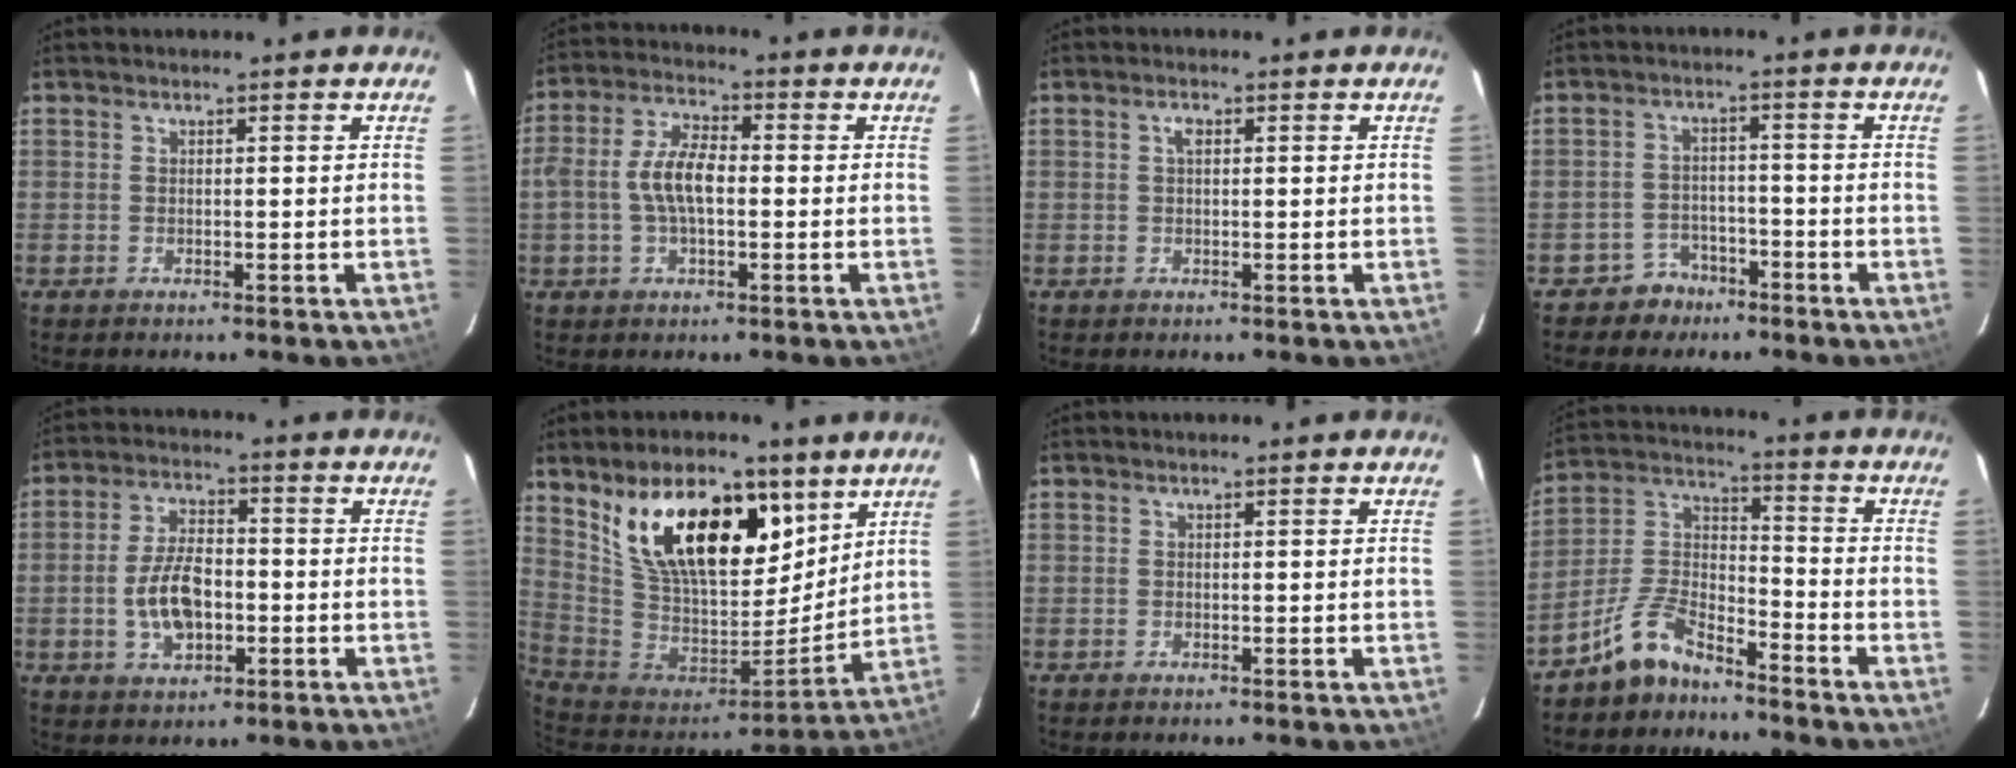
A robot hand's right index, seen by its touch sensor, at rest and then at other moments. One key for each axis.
{"total": 8.1, "fx": -0.7, "fy": 3.9, "fz": 7.1, "tx": -0.143, "ty": 0.015, "tz": -0.013}
{"total": 1.3, "fx": 0.3, "fy": 0.7, "fz": 1.1, "tx": -0.020, "ty": 0.005, "tz": 0.004}
{"total": 4.9, "fx": -3.6, "fy": 3.3, "fz": 0.2, "tx": -0.012, "ty": 0.021, "tz": -0.059}
{"total": 9.5, "fx": -1.9, "fy": 5.3, "fz": 7.7, "tx": -0.150, "ty": 0.009, "tz": -0.026}
{"total": 23.3, "fx": 12.0, "fy": 12.0, "fz": 15.9, "tx": -0.303, "ty": 0.029, "tz": 0.226}
{"total": 0.0}
{"total": 9.5, "fx": -7.4, "fy": 3.8, "fz": 4.6, "tx": -0.111, "ty": 0.034, "tz": -0.149}